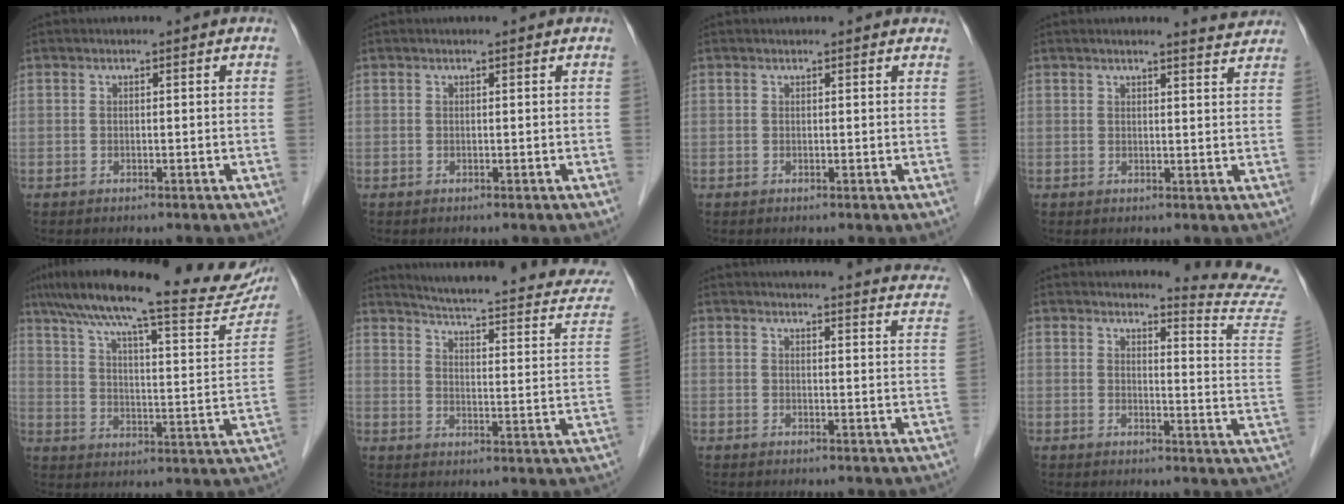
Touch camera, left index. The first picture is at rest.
{"total": 0.0}
{"total": 2.5, "force": [2.4, 0.5, 0.6], "torque": [-0.011, 0.005, 0.014]}
{"total": 3.5, "force": [3.4, -0.2, 0.8], "torque": [-0.017, -0.013, 0.030]}
{"total": 29.5, "force": [24.3, 4.6, 16.0], "torque": [-0.251, -0.022, 0.318]}
{"total": 20.9, "force": [18.4, 3.3, 9.5], "torque": [-0.126, -0.046, 0.212]}
{"total": 22.3, "force": [21.5, 2.1, 5.5], "torque": [-0.056, -0.073, 0.227]}
{"total": 12.4, "force": [12.3, -1.8, 0.4], "torque": [-0.002, -0.144, 0.114]}